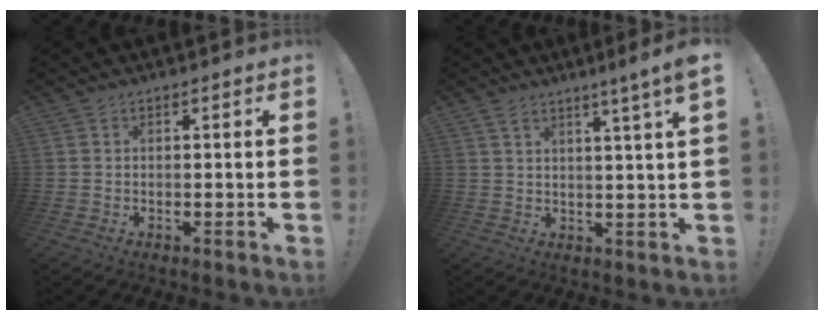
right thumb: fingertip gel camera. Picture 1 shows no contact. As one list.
[{"total": 5.5, "force": [3.2, -0.7, 4.4], "torque": [-0.060, -0.026, 0.047]}]